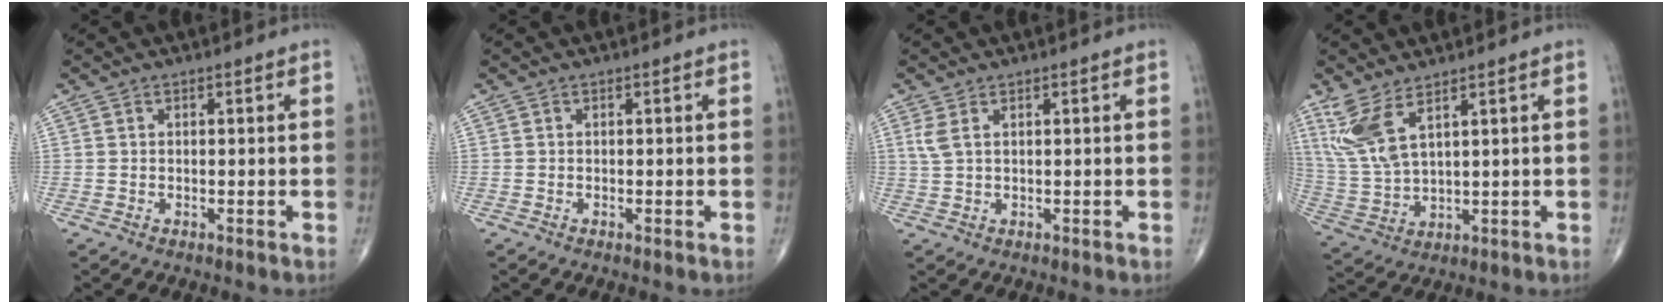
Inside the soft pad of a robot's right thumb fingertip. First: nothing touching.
{"total": 0.0}
{"total": 2.3, "force": [1.0, 0.8, 1.9], "torque": [-0.052, 0.007, 0.031]}
{"total": 9.0, "force": [5.2, 2.9, 6.7], "torque": [-0.161, -0.022, 0.124]}